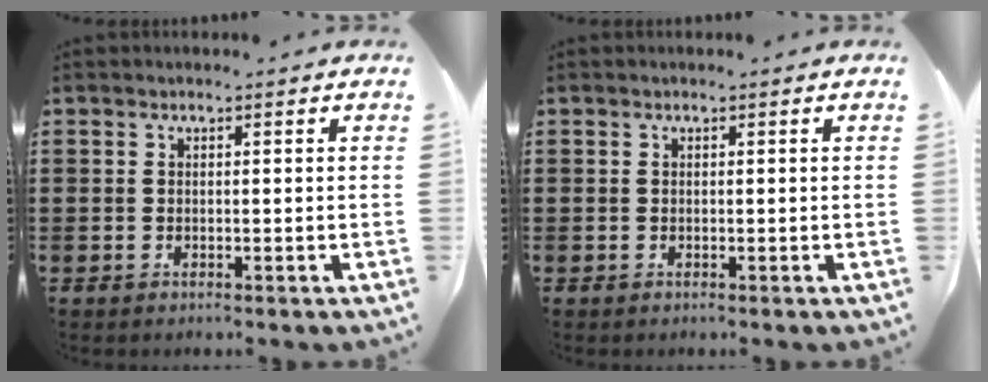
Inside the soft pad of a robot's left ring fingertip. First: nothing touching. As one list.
[{"total": 0.0}]